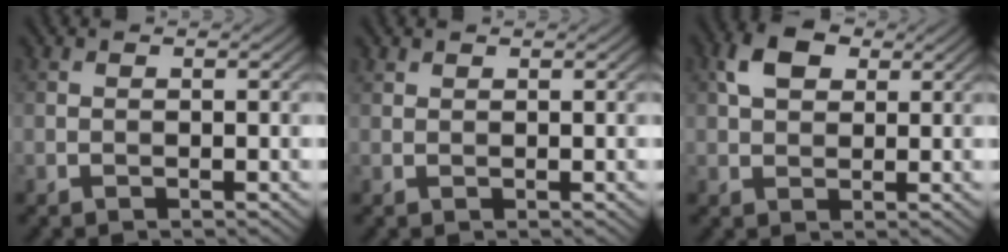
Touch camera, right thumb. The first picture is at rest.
{"total": 0.7, "force": [0.6, 0.3, 0.1], "torque": [-0.004, 0.000, 0.015]}
{"total": 5.0, "force": [1.9, 3.3, 3.2], "torque": [-0.069, 0.010, 0.031]}